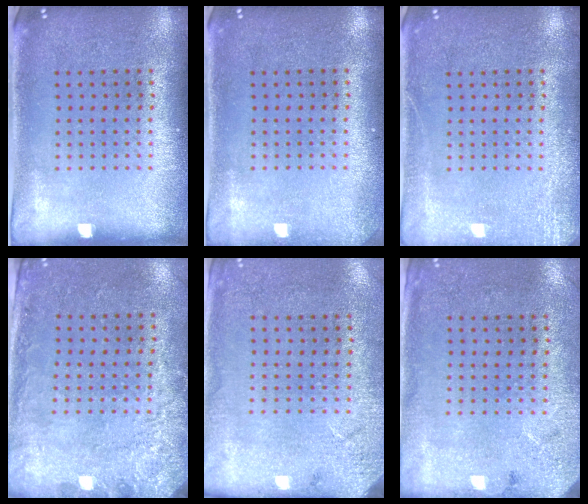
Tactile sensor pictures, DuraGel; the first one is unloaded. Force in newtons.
{"total": 1.0, "press": 1.0, "slide": 0.1}
{"total": 2.5, "press": 2.4, "slide": 0.3}
{"total": 2.8, "press": 2.0, "slide": 1.9}
{"total": 2.6, "press": 2.2, "slide": 1.3}
{"total": 2.6, "press": 2.1, "slide": 1.6}